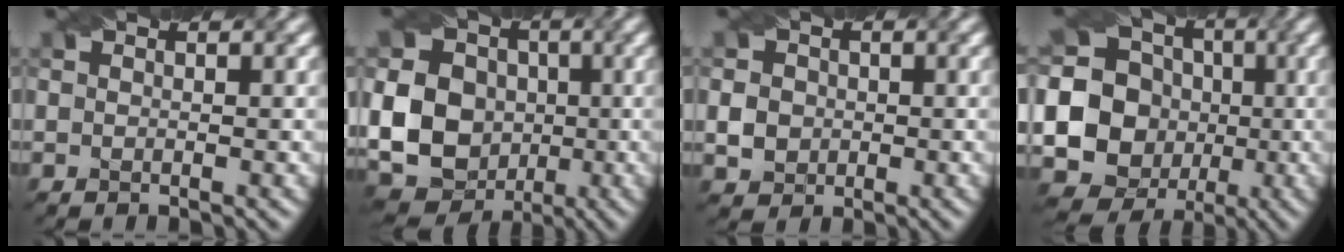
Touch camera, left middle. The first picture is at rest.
{"total": 17.3, "force": [-1.4, 15.5, 7.7], "torque": [-0.162, 0.004, -0.054]}
{"total": 2.5, "force": [-0.4, 2.3, 1.0], "torque": [-0.023, 0.000, -0.007]}
{"total": 20.8, "force": [-2.3, 19.8, 5.8], "torque": [-0.135, -0.006, -0.081]}